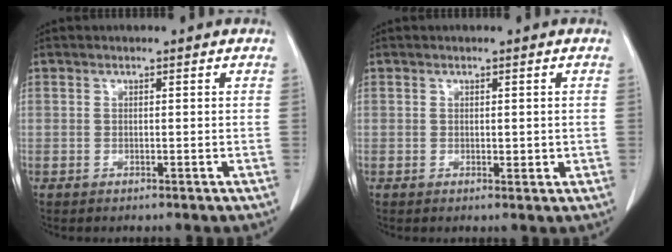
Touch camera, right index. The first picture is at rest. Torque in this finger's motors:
{"motor_torque": [0.00, 0.07, 0.05, 0.01]}